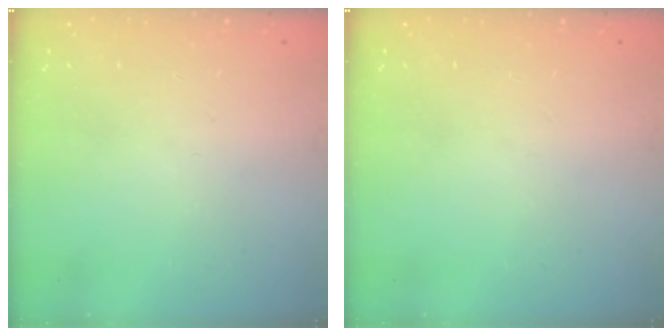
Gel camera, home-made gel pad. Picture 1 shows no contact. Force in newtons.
{"total": 0.0}